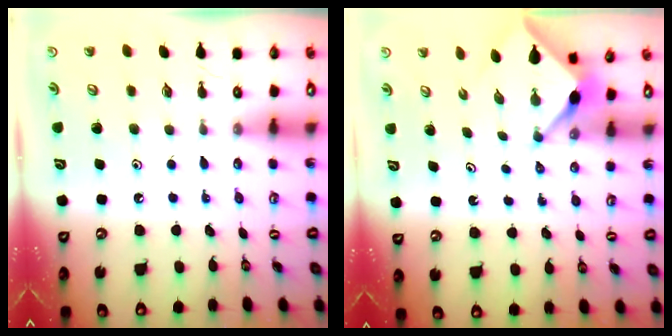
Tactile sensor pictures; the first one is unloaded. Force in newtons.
{"total": 3.8, "press": 3.8, "slide": 0.3}